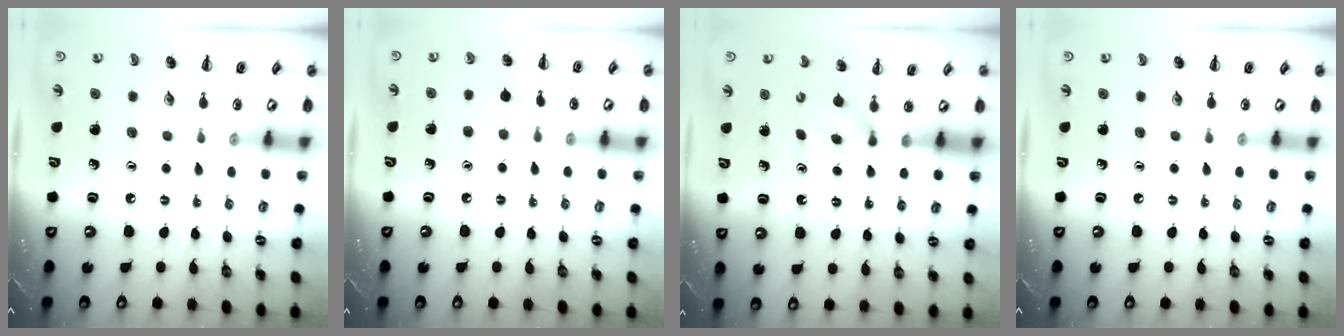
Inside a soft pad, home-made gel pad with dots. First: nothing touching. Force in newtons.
{"total": 5.1, "press": 4.9, "slide": 1.4}
{"total": 2.9, "press": 2.8, "slide": 0.9}
{"total": 0.0}